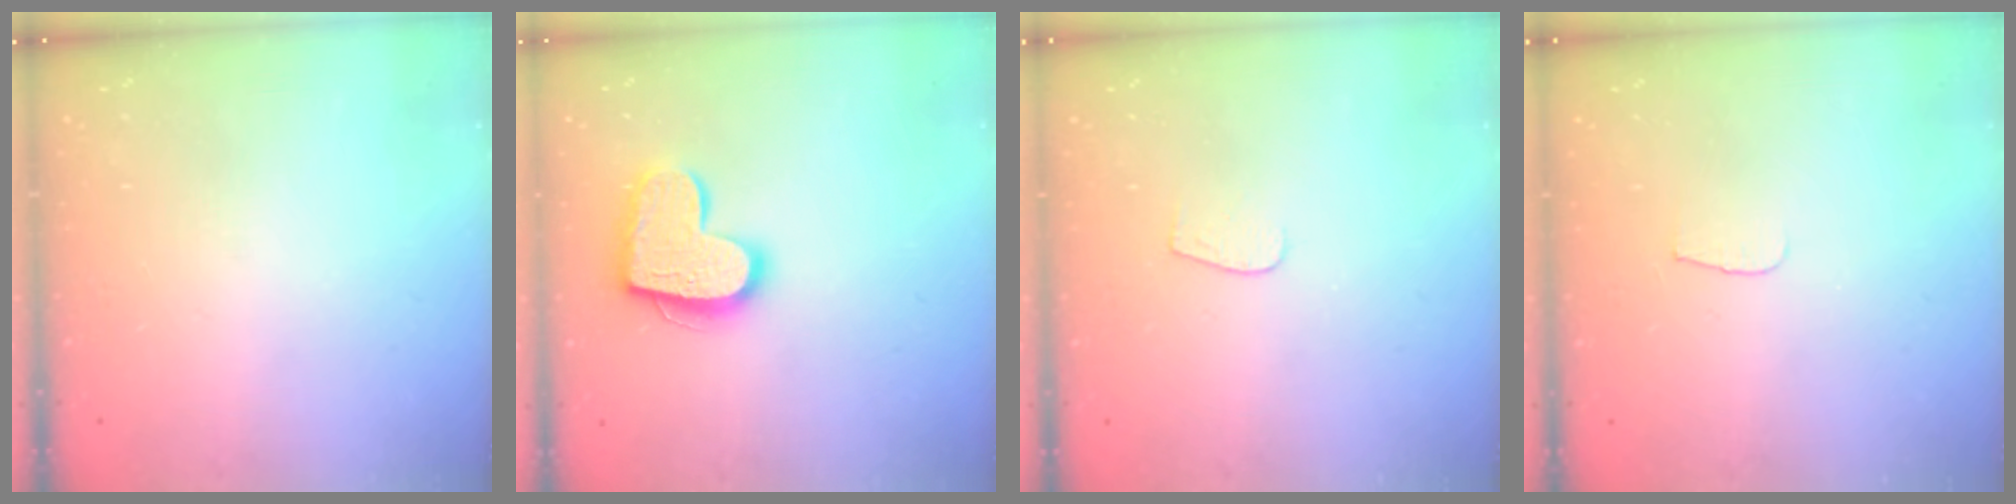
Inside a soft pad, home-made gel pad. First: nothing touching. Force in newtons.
{"total": 16.1, "press": 16.1, "slide": 0.9}
{"total": 3.7, "press": 3.7, "slide": 0.3}
{"total": 3.6, "press": 3.6, "slide": 0.4}